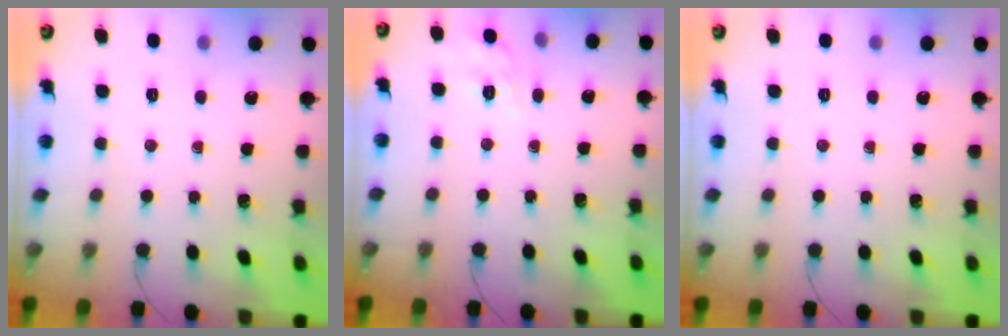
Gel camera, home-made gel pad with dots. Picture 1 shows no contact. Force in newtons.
{"total": 2.3, "press": 2.0, "slide": 1.3}
{"total": 0.0}